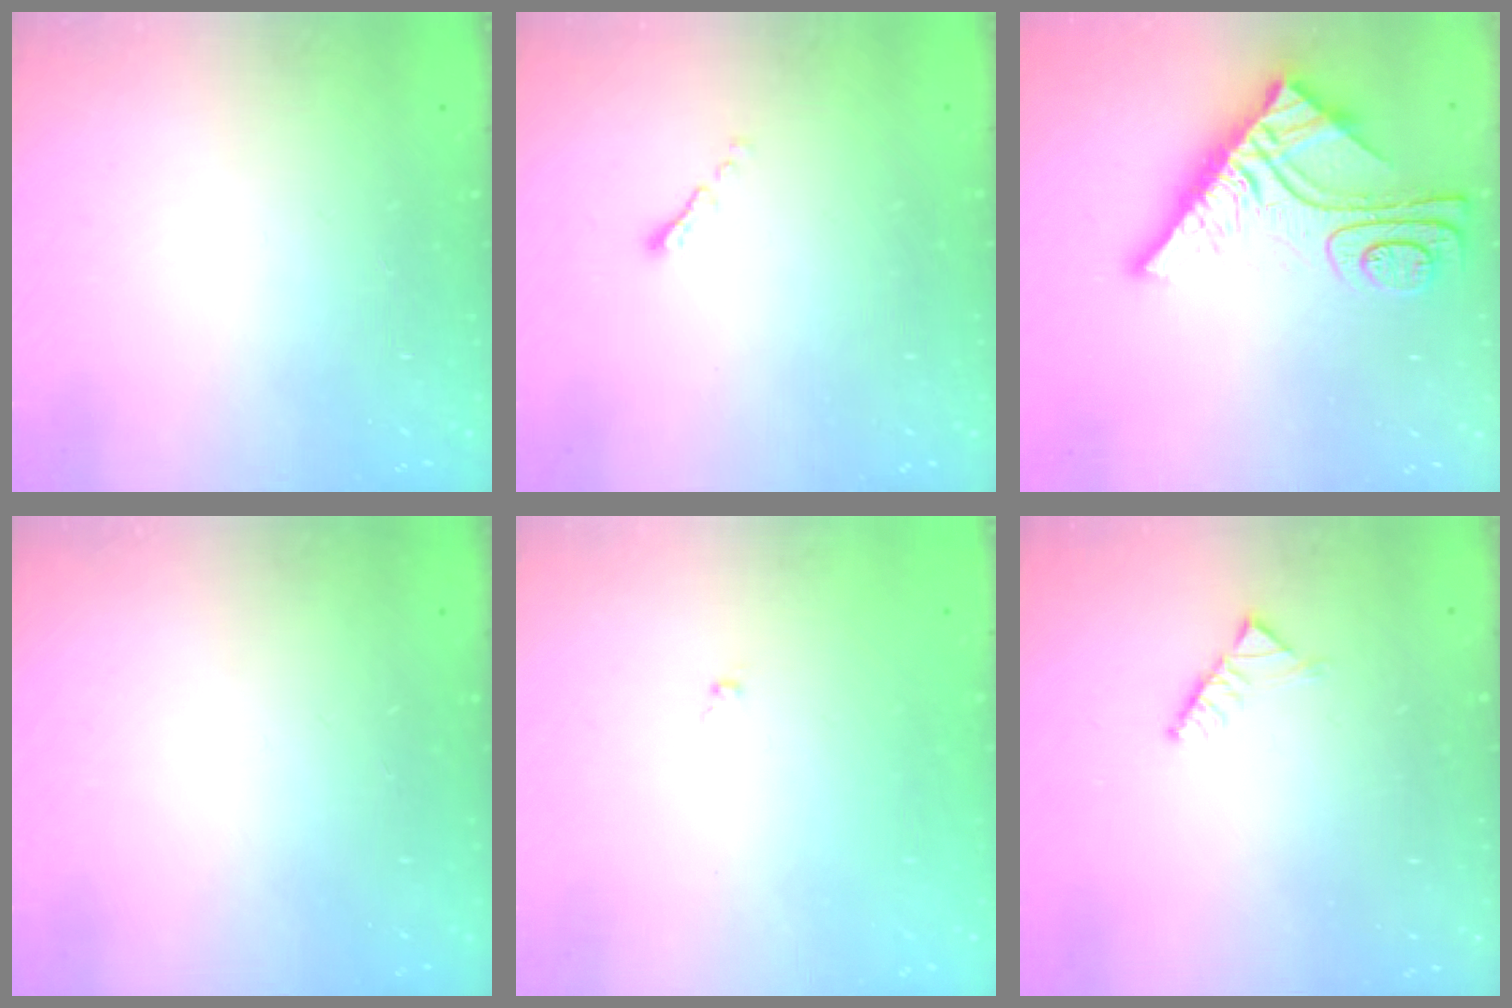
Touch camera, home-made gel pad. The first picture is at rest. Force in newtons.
{"total": 0.6, "press": 0.5, "slide": 0.2}
{"total": 12.6, "press": 12.5, "slide": 1.2}
{"total": 0.0}
{"total": 0.0}
{"total": 2.6, "press": 2.5, "slide": 0.8}